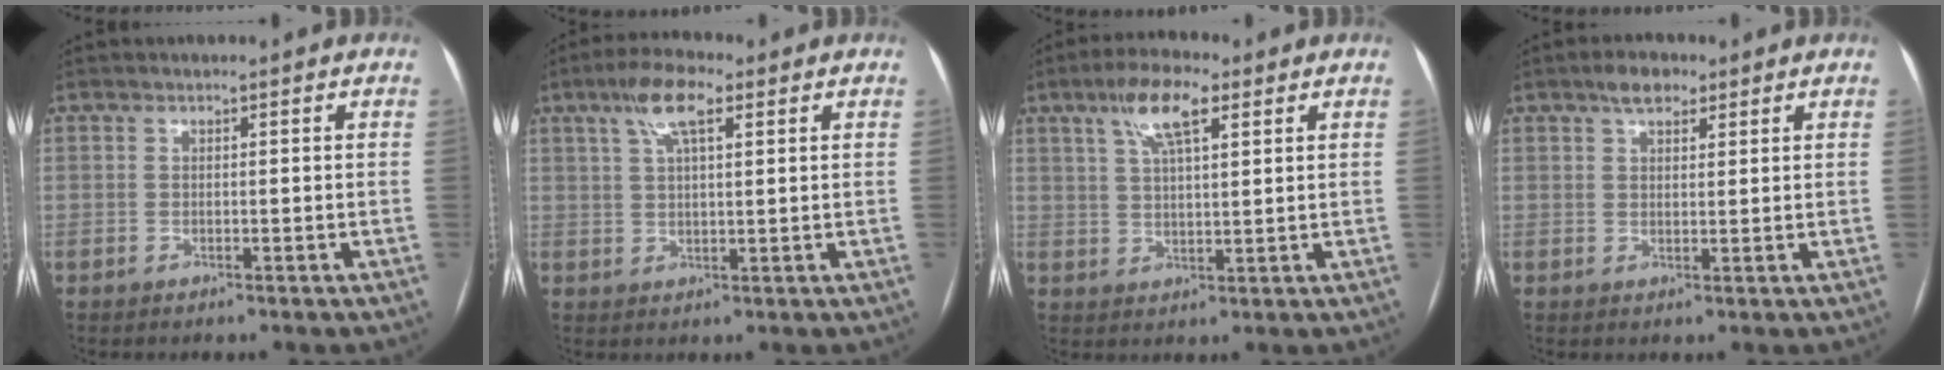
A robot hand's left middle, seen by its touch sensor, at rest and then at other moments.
{"total": 6.8, "force": [3.5, 1.7, 5.6], "torque": [-0.112, 0.020, 0.063]}
{"total": 7.8, "force": [4.1, 2.0, 6.3], "torque": [-0.123, 0.017, 0.074]}
{"total": 3.7, "force": [2.5, 1.8, 2.1], "torque": [-0.038, 0.012, 0.043]}